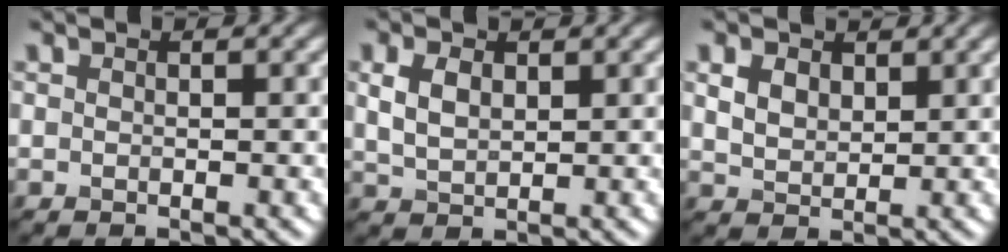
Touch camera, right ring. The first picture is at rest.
{"total": 2.8, "force": [1.1, 1.7, 1.9], "torque": [-0.045, 0.001, 0.025]}
{"total": 2.7, "force": [1.4, 1.8, 1.5], "torque": [-0.037, -0.001, 0.026]}